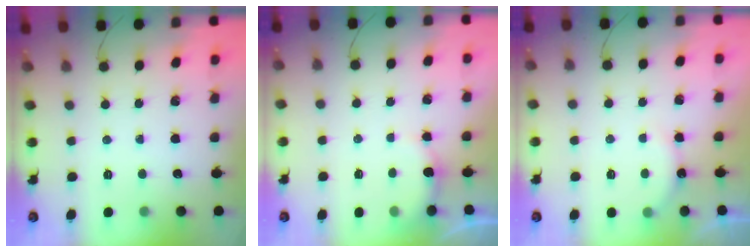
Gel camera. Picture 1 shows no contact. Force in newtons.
{"total": 2.7, "press": 2.6, "slide": 0.6}
{"total": 4.9, "press": 4.8, "slide": 1.0}